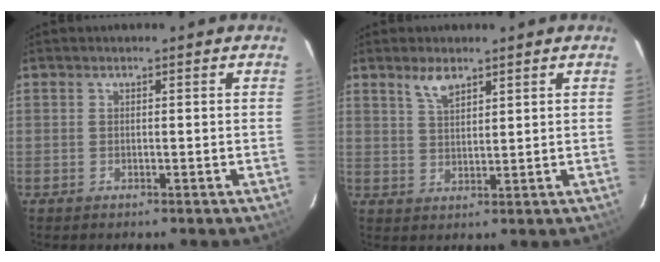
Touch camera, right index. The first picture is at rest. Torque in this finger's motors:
{"motor_torque": [0.57, 0.44, 0.09, 0.04]}